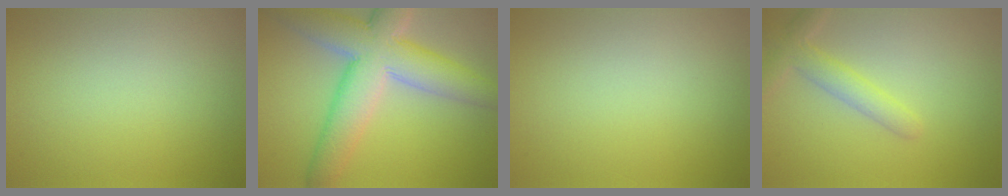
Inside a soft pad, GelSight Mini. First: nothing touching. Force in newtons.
{"total": 9.4, "press": 9.4, "slide": 0.5}
{"total": 0.0}
{"total": 2.8, "press": 2.8, "slide": 0.2}